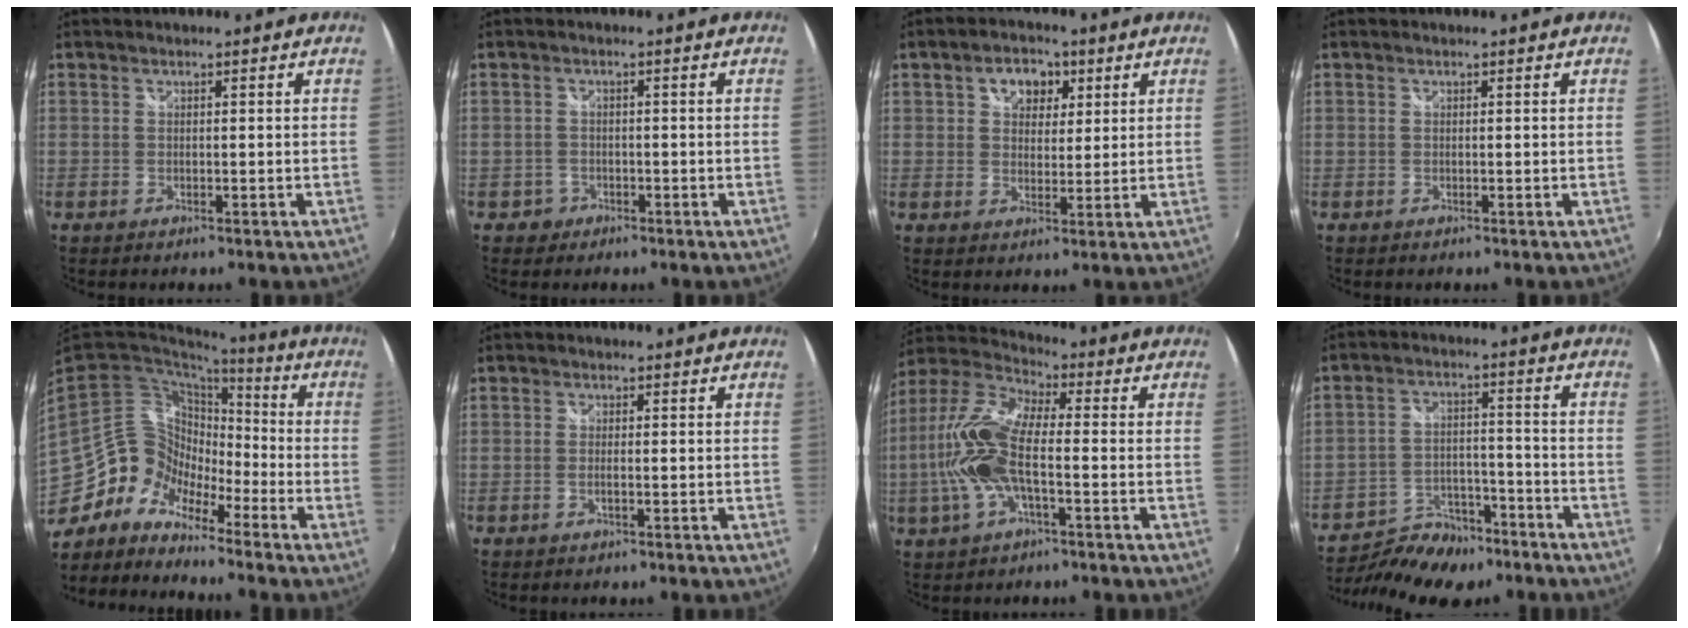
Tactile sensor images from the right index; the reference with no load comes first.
{"total": 2.5, "force": [-1.2, 2.1, 0.4], "torque": [-0.013, 0.003, -0.017]}
{"total": 6.4, "force": [2.7, 4.6, 3.5], "torque": [-0.052, 0.017, 0.042]}
{"total": 0.0}
{"total": 12.1, "force": [-9.2, 6.5, 4.4], "torque": [-0.071, 0.023, -0.194]}
{"total": 1.1, "force": [-0.5, 0.0, 1.0], "torque": [-0.022, 0.000, -0.010]}
{"total": 14.4, "force": [-2.4, 5.1, 13.2], "torque": [-0.281, 0.005, -0.053]}
{"total": 14.4, "force": [-11.5, 6.7, 5.6], "torque": [-0.137, 0.000, -0.175]}